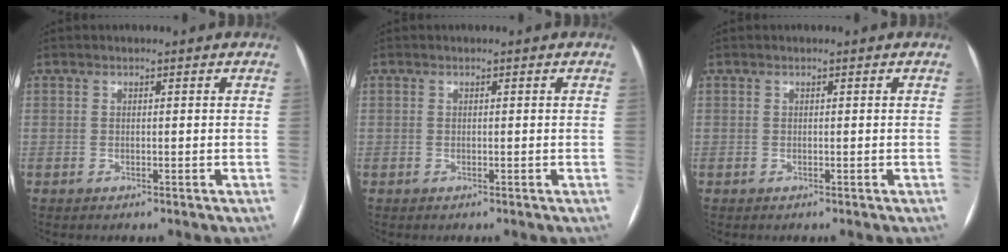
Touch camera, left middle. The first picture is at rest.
{"total": 0.0}
{"total": 0.0}